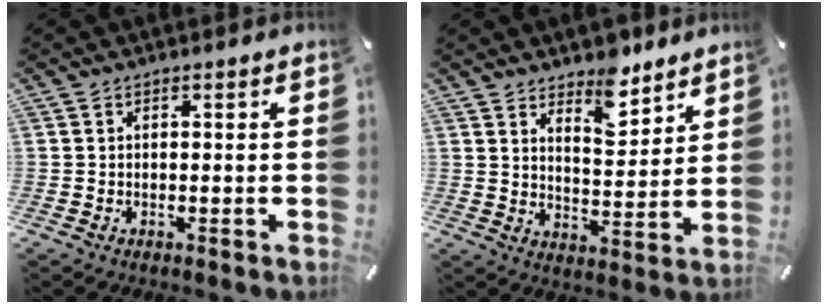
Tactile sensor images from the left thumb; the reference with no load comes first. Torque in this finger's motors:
{"motor_torque": [0.55, -0.47, 0.10, 0.03, 0.05]}